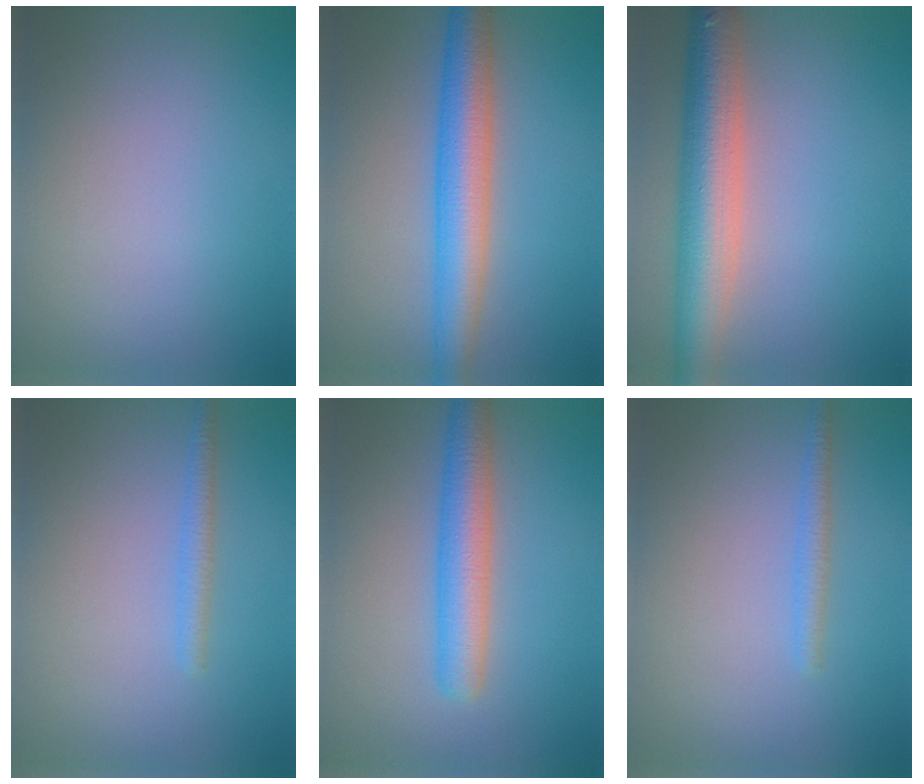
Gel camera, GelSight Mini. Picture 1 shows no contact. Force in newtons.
{"total": 6.4, "press": 6.4, "slide": 0.0}
{"total": 7.4, "press": 7.4, "slide": 0.4}
{"total": 1.6, "press": 1.6, "slide": 0.0}
{"total": 4.8, "press": 4.8, "slide": 0.1}
{"total": 1.6, "press": 1.6, "slide": 0.0}